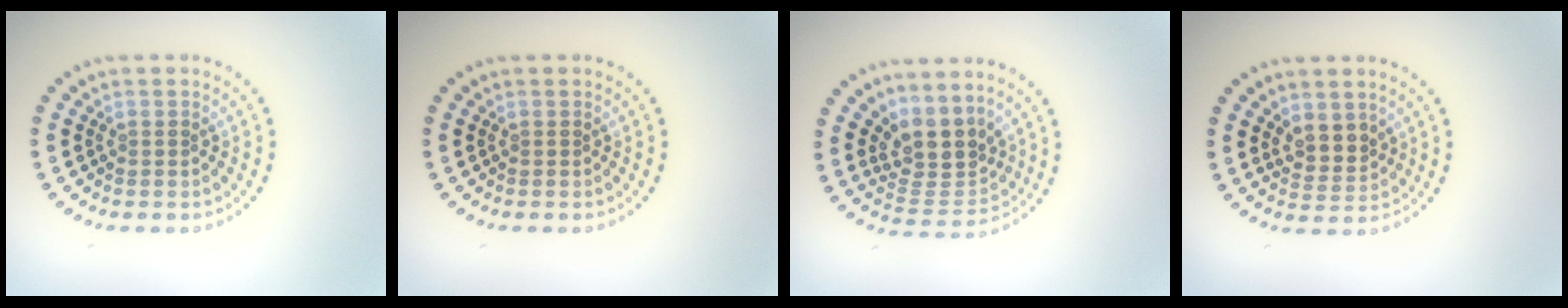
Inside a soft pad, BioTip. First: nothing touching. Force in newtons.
{"total": 0.0}
{"total": 4.1, "press": 3.1, "slide": 2.6}
{"total": 2.5, "press": 2.2, "slide": 1.2}